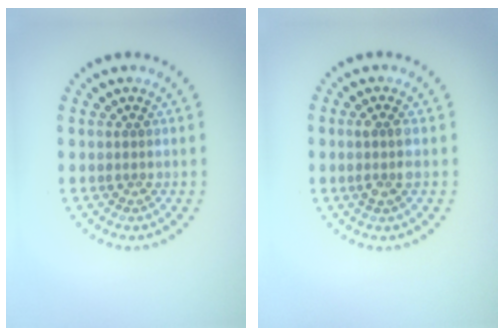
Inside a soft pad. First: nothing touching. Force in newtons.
{"total": 1.7, "press": 1.5, "slide": 0.7}